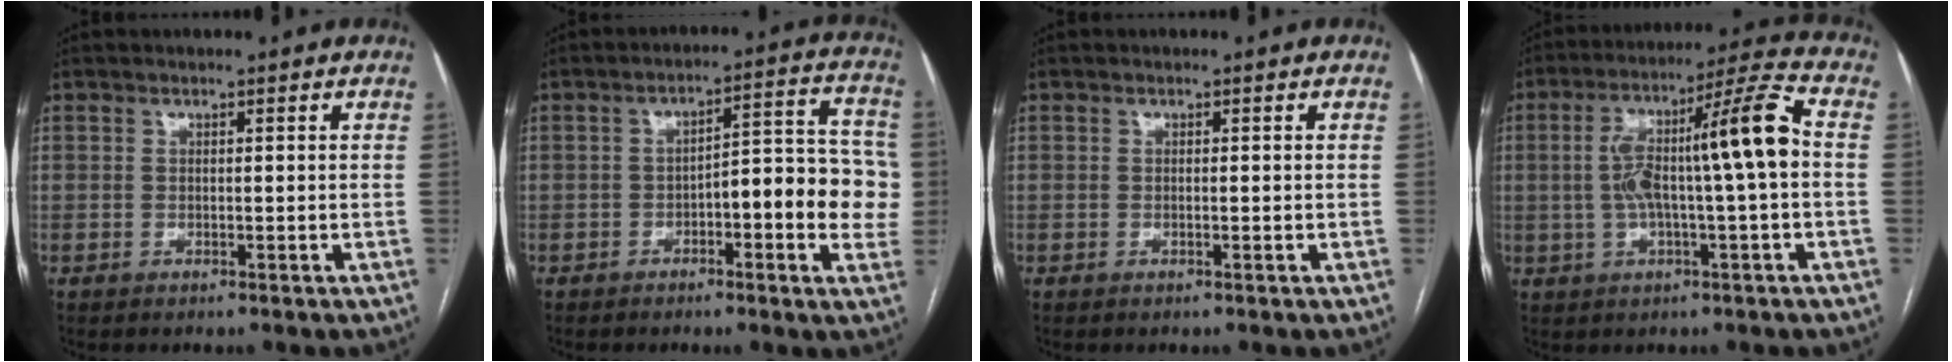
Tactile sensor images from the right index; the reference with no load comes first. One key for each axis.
{"total": 11.5, "fx": -2.2, "fy": 3.0, "fz": 10.8, "tx": -0.129, "ty": 0.036, "tz": -0.028}
{"total": 0.6, "fx": -0.1, "fy": -0.1, "fz": 0.6, "tx": -0.010, "ty": 0.000, "tz": -0.002}
{"total": 13.5, "fx": 0.2, "fy": 0.8, "fz": 13.4, "tx": -0.229, "ty": 0.036, "tz": 0.001}